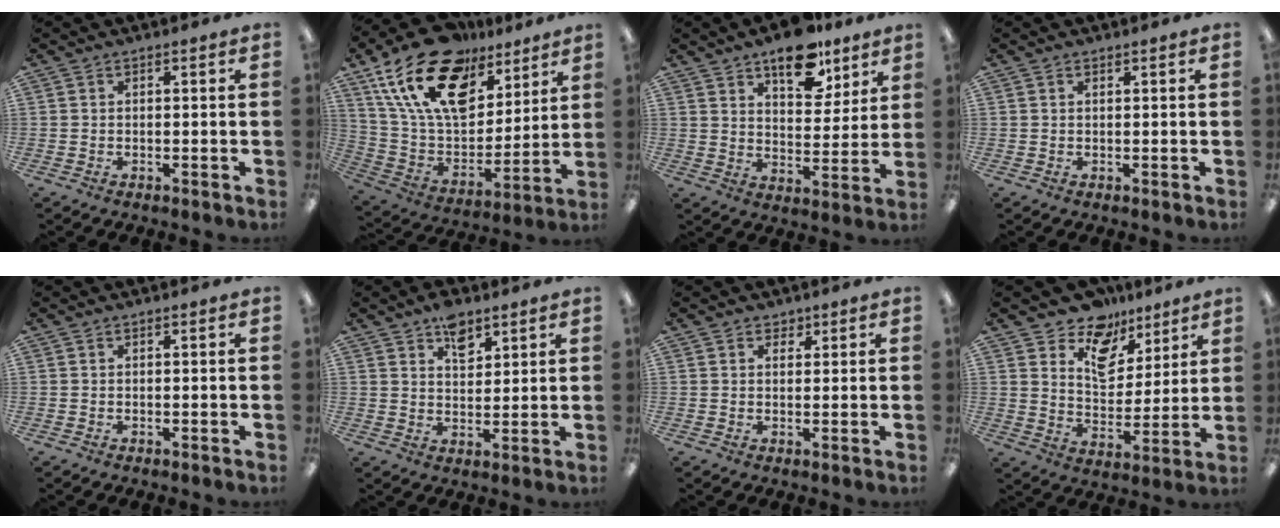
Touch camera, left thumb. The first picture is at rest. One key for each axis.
{"total": 22.7, "fx": 13.5, "fy": 12.6, "fz": 13.3, "tx": -0.255, "ty": -0.065, "tz": 0.241}
{"total": 13.4, "fx": 9.6, "fy": 6.4, "fz": 6.8, "tx": -0.081, "ty": -0.052, "tz": 0.166}
{"total": 0.6, "fx": 0.4, "fy": 0.2, "fz": 0.3, "tx": -0.006, "ty": 0.002, "tz": 0.008}
{"total": 0.0}
{"total": 6.8, "fx": 4.6, "fy": 3.7, "fz": 3.4, "tx": -0.038, "ty": -0.021, "tz": 0.077}
{"total": 2.2, "fx": 1.4, "fy": 1.5, "fz": 0.7, "tx": 0.000, "ty": -0.004, "tz": 0.022}
{"total": 11.3, "fx": 8.7, "fy": 6.5, "fz": 3.2, "tx": -0.056, "ty": -0.058, "tz": 0.163}